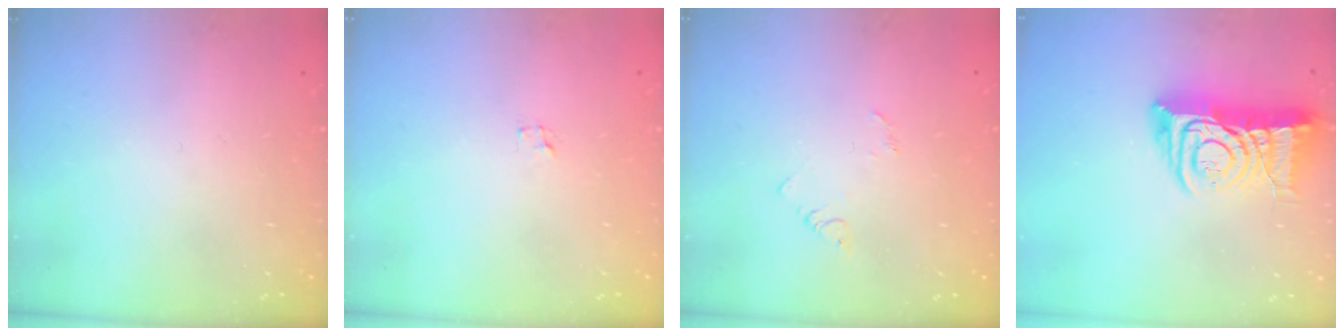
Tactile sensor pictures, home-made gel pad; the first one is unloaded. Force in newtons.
{"total": 1.2, "press": 1.2, "slide": 0.1}
{"total": 2.9, "press": 2.9, "slide": 0.3}
{"total": 13.5, "press": 13.4, "slide": 1.5}